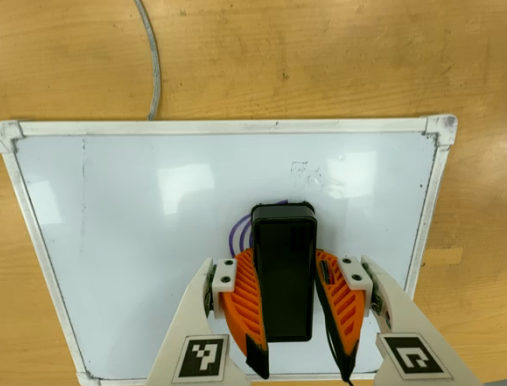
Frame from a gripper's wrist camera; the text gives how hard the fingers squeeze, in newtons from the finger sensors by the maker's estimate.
{"total": 10.6, "left": 10.4, "right": 10.8}